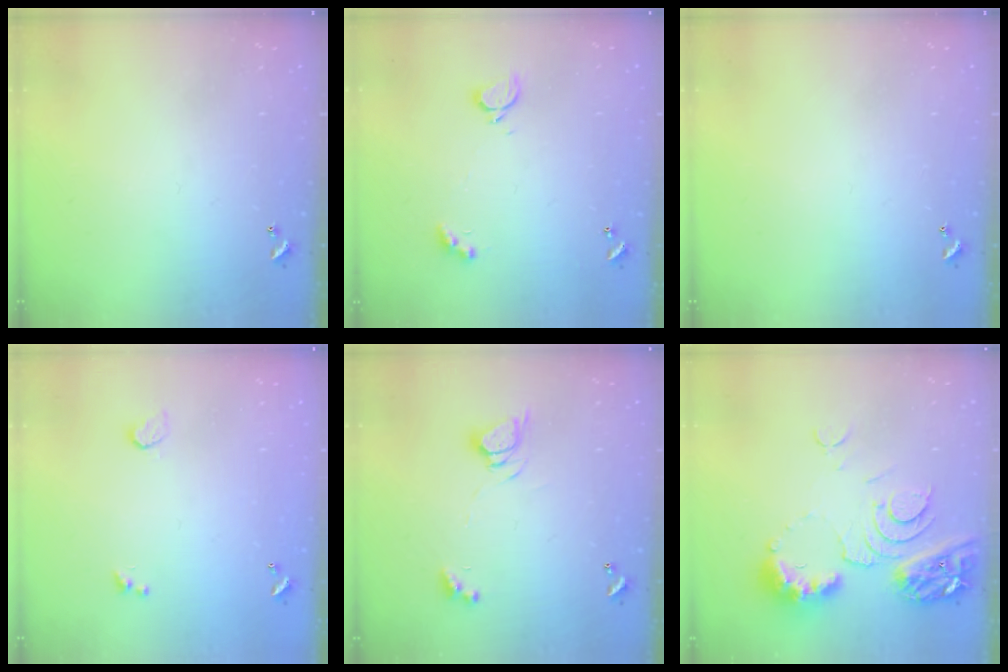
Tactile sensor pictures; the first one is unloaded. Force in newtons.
{"total": 2.9, "press": 2.9, "slide": 0.6}
{"total": 0.0}
{"total": 1.0, "press": 0.7, "slide": 0.7}
{"total": 5.0, "press": 5.0, "slide": 0.3}
{"total": 11.1, "press": 11.0, "slide": 1.3}